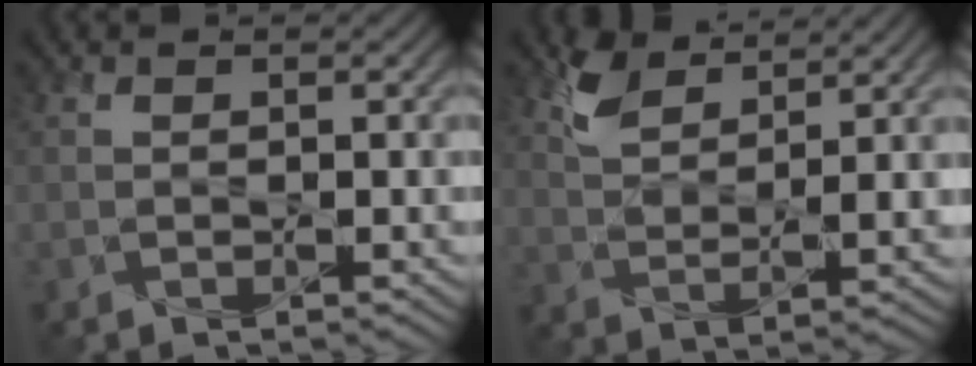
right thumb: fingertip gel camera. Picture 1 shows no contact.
{"total": 5.6, "force": [4.1, 1.9, 3.2], "torque": [-0.079, -0.001, 0.090]}